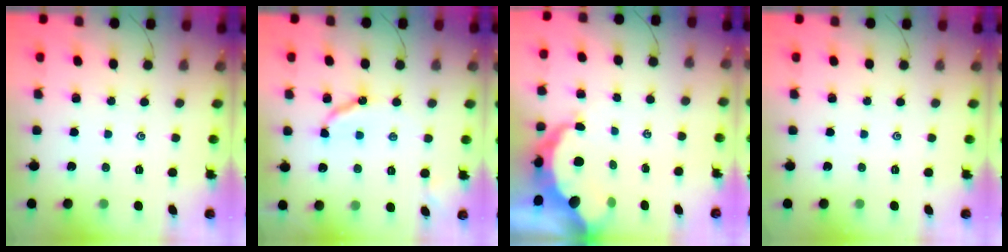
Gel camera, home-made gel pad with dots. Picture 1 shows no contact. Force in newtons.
{"total": 8.6, "press": 8.6, "slide": 0.6}
{"total": 9.6, "press": 9.5, "slide": 0.9}
{"total": 0.0}